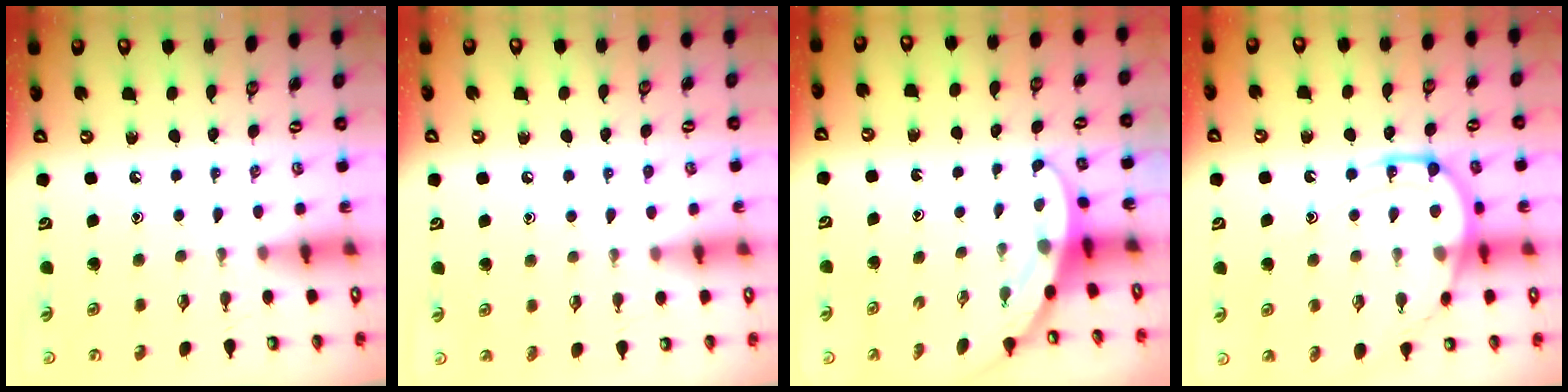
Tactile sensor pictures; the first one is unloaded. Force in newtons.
{"total": 5.4, "press": 5.4, "slide": 0.5}
{"total": 3.2, "press": 3.2, "slide": 0.1}
{"total": 13.3, "press": 13.3, "slide": 1.3}